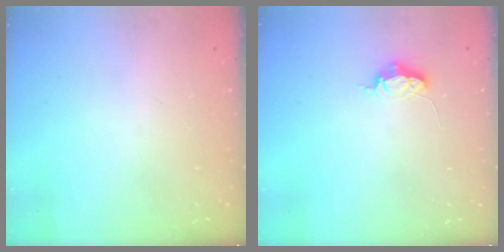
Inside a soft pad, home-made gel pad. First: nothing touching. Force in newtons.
{"total": 5.3, "press": 5.3, "slide": 0.5}